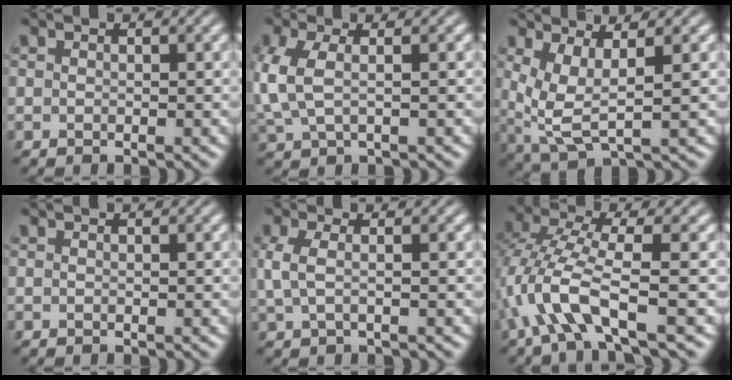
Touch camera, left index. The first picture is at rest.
{"total": 3.5, "force": [0.3, 1.6, 3.1], "torque": [-0.087, 0.000, 0.005]}
{"total": 4.2, "force": [1.0, 1.4, 3.8], "torque": [-0.088, -0.013, 0.027]}
{"total": 0.0}
{"total": 2.5, "force": [0.3, 1.0, 2.3], "torque": [-0.051, 0.002, 0.005]}
{"total": 6.1, "force": [-2.4, 1.4, 5.4], "torque": [-0.122, 0.002, -0.054]}